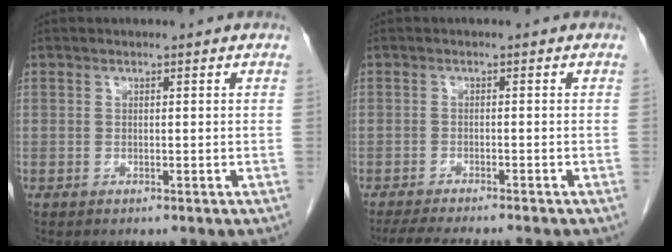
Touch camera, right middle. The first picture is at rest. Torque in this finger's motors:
{"motor_torque": [0.05, -0.03, 0.01, 0.03]}